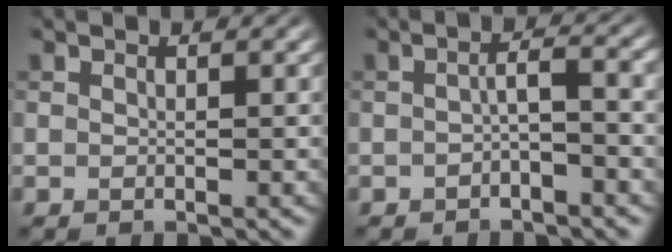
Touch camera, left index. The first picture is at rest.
{"total": 2.8, "force": [-0.5, 0.6, 2.7], "torque": [-0.043, 0.009, -0.013]}